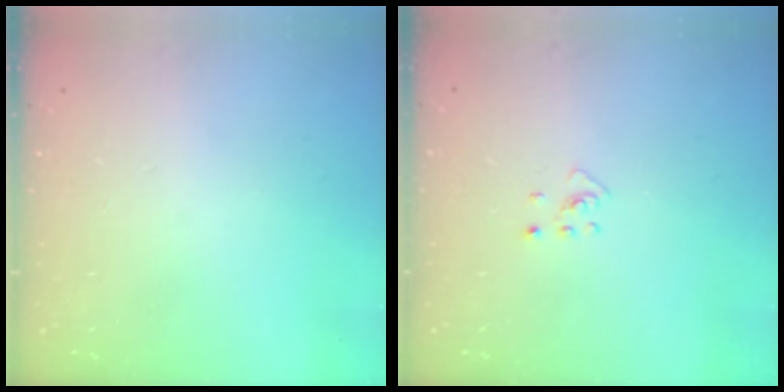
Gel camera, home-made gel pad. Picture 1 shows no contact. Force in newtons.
{"total": 2.7, "press": 2.7, "slide": 0.5}